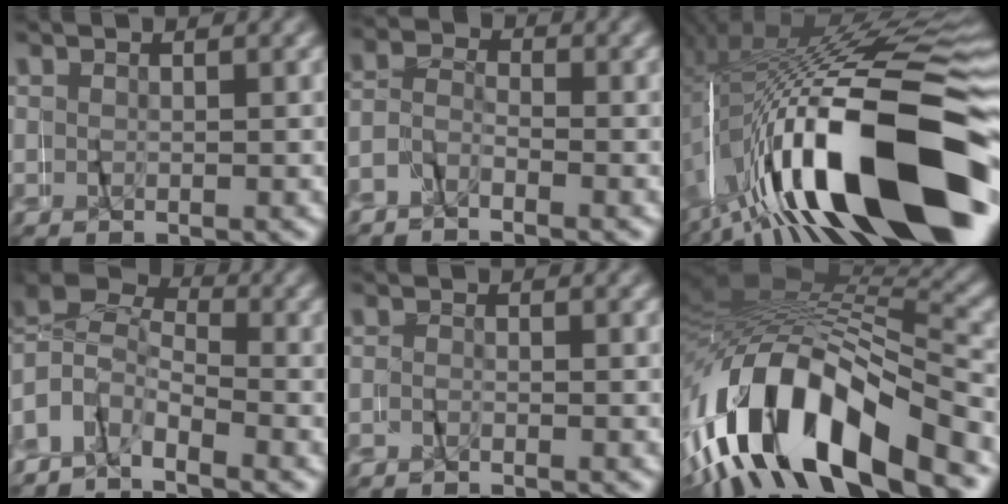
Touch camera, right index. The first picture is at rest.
{"total": 2.2, "force": [-1.5, 1.5, 0.8], "torque": [-0.025, 0.014, -0.038]}
{"total": 21.3, "force": [-6.7, 8.1, 18.6], "torque": [-0.308, 0.011, -0.082]}
{"total": 6.8, "force": [-0.6, 5.7, 3.7], "torque": [-0.106, -0.009, -0.012]}
{"total": 1.1, "force": [-1.1, 0.1, -0.2], "torque": [-0.008, 0.007, -0.026]}
{"total": 13.9, "force": [-5.1, 7.4, 10.6], "torque": [-0.229, 0.000, -0.073]}